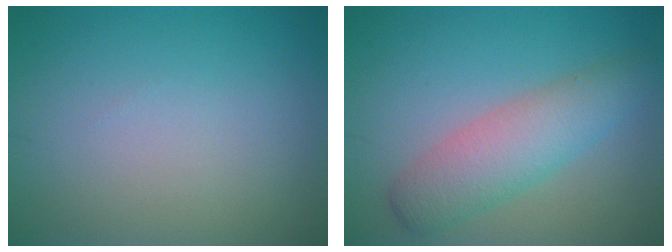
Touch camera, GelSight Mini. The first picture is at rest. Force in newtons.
{"total": 4.7, "press": 4.7, "slide": 0.2}